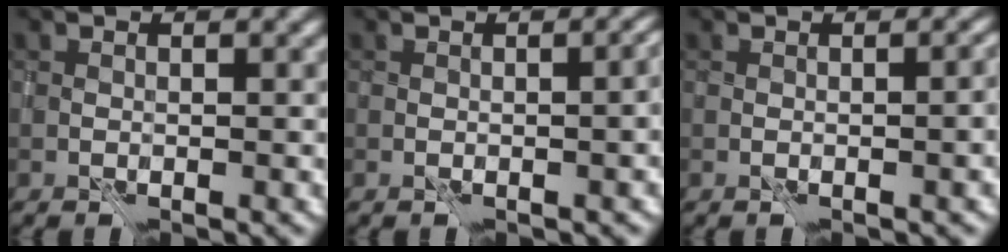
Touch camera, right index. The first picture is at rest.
{"total": 5.2, "force": [-0.8, 2.5, 4.5], "torque": [-0.016, 0.004, 0.001]}
{"total": 4.2, "force": [-0.7, 1.8, 3.7], "torque": [-0.011, 0.009, -0.003]}